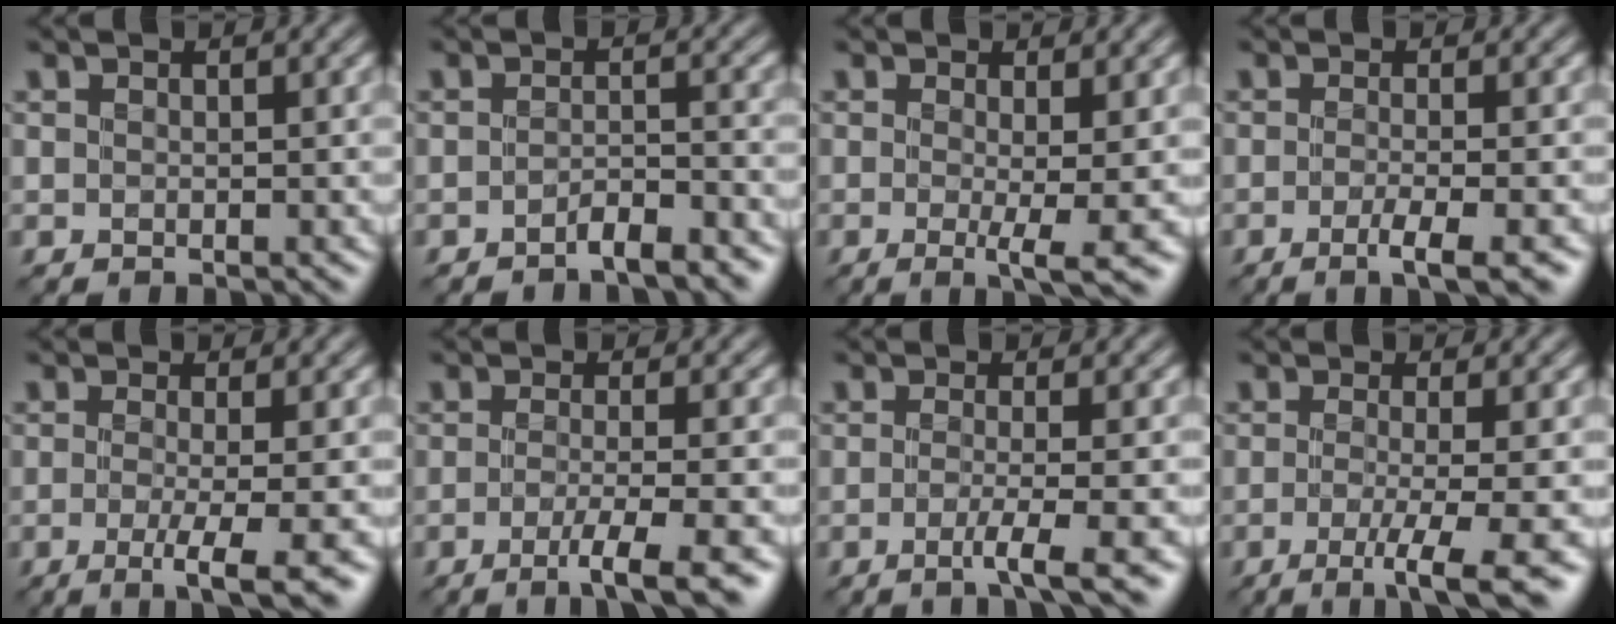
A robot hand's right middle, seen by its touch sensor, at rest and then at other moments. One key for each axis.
{"total": 2.3, "fx": -1.9, "fy": 0.4, "fz": 1.3, "tx": -0.022, "ty": 0.005, "tz": -0.036}
{"total": 3.5, "fx": -0.5, "fy": 0.5, "fz": 3.5, "tx": -0.062, "ty": -0.011, "tz": -0.007}
{"total": 3.5, "fx": -1.6, "fy": 0.7, "fz": 3.0, "tx": -0.046, "ty": -0.004, "tz": -0.037}
{"total": 4.8, "fx": -1.7, "fy": 1.1, "fz": 4.4, "tx": -0.064, "ty": -0.008, "tz": -0.028}
{"total": 4.2, "fx": -2.0, "fy": 0.6, "fz": 3.7, "tx": -0.056, "ty": -0.003, "tz": -0.042}
{"total": 3.4, "fx": -1.3, "fy": 0.5, "fz": 3.1, "tx": -0.047, "ty": -0.004, "tz": -0.033}
{"total": 5.7, "fx": -2.2, "fy": 1.2, "fz": 5.2, "tx": -0.076, "ty": -0.009, "tz": -0.040}